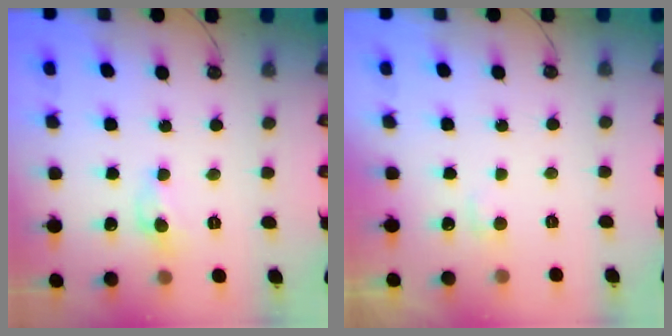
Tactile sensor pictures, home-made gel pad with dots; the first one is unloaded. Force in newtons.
{"total": 1.2, "press": 1.0, "slide": 0.7}